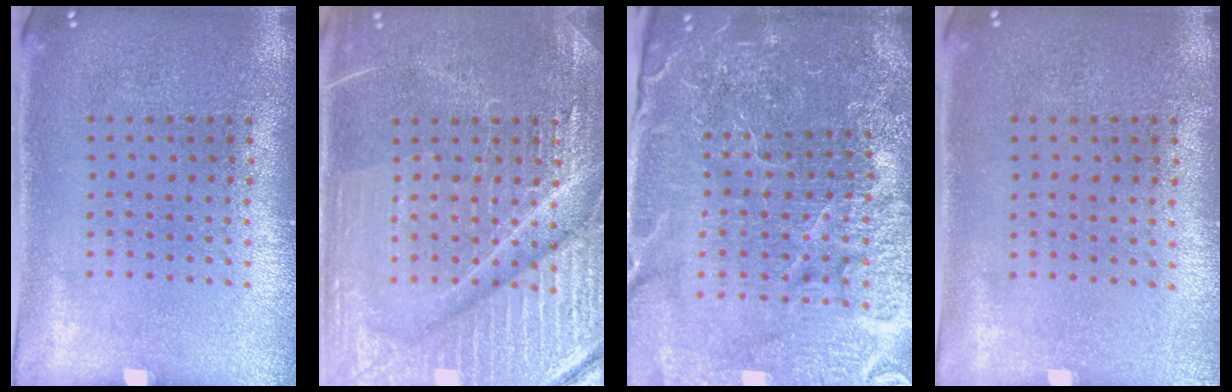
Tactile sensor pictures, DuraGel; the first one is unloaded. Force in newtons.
{"total": 7.2, "press": 7.2, "slide": 0.9}
{"total": 5.9, "press": 5.3, "slide": 2.6}
{"total": 0.0}